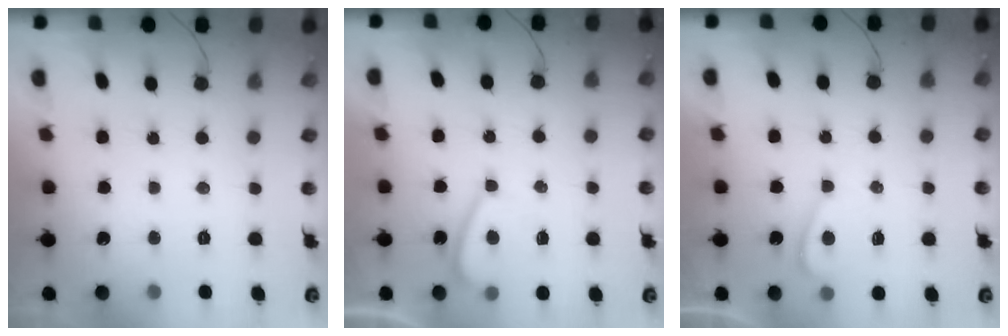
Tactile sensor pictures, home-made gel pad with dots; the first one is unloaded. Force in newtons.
{"total": 4.5, "press": 4.3, "slide": 1.1}
{"total": 3.7, "press": 3.7, "slide": 0.5}